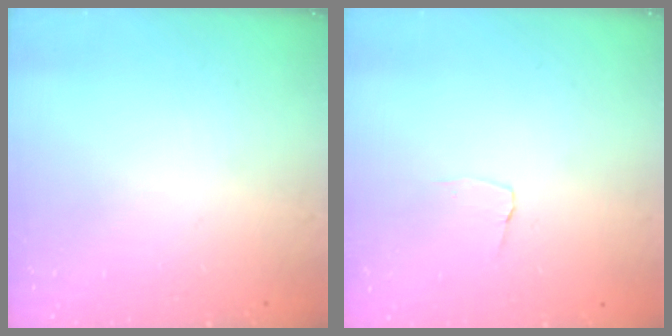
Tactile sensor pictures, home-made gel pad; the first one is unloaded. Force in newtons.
{"total": 2.9, "press": 2.8, "slide": 0.3}